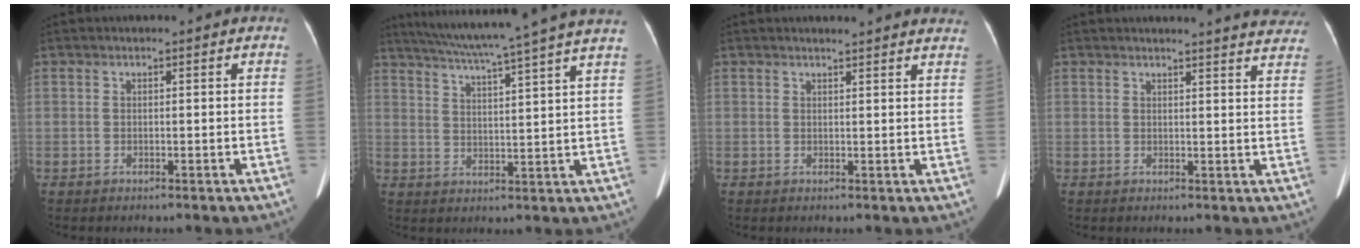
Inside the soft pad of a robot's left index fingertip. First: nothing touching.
{"total": 19.1, "force": [16.2, -1.8, 9.9], "torque": [-0.172, -0.008, 0.217]}
{"total": 9.3, "force": [8.9, 0.8, 2.5], "torque": [-0.017, 0.001, 0.080]}
{"total": 13.2, "force": [12.8, 1.0, 3.1], "torque": [-0.017, -0.055, 0.114]}